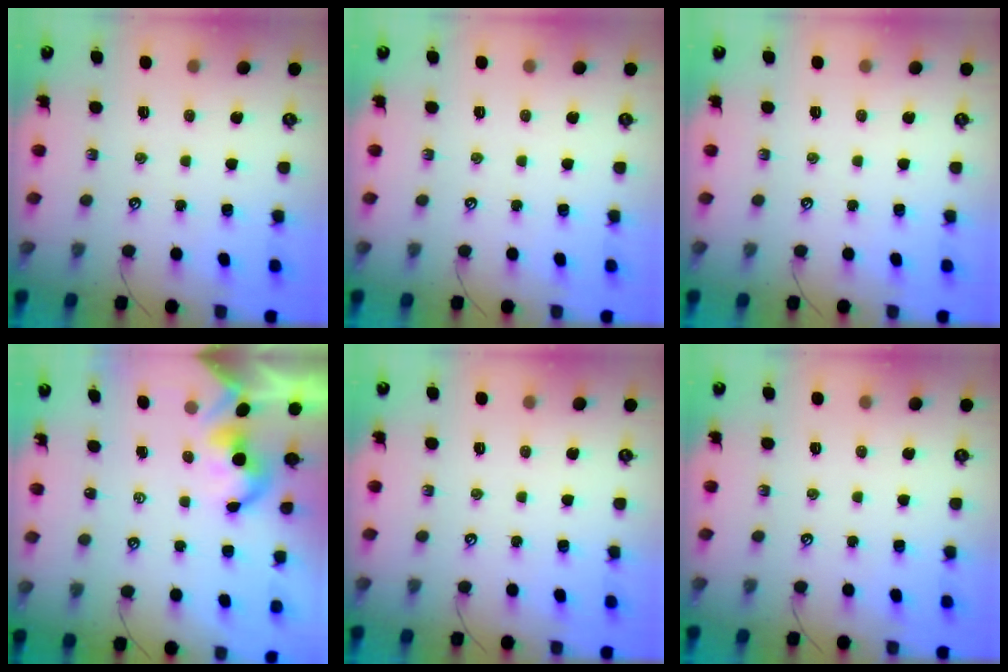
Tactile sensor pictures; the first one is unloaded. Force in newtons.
{"total": 0.0}
{"total": 0.0}
{"total": 2.3, "press": 2.2, "slide": 0.3}
{"total": 0.0}
{"total": 0.0}